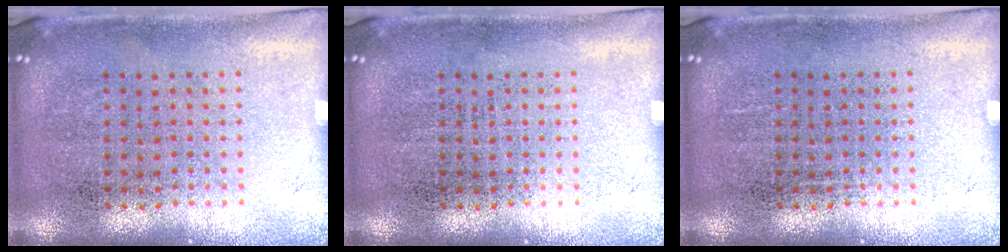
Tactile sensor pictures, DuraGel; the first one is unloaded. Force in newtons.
{"total": 0.0}
{"total": 0.0}